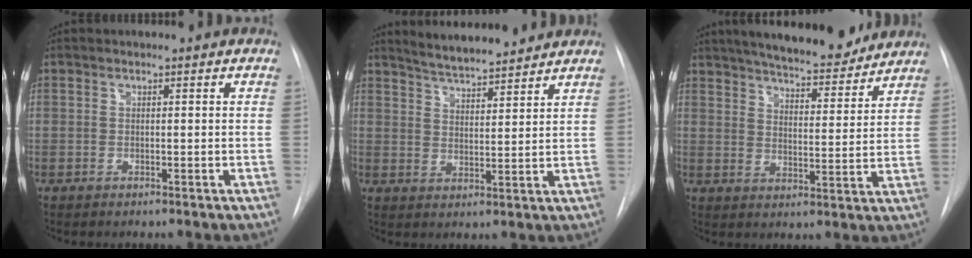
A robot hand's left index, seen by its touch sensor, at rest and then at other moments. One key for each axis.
{"total": 9.0, "fx": 8.5, "fy": 0.9, "fz": 2.8, "tx": -0.050, "ty": 0.009, "tz": 0.134}
{"total": 17.2, "fx": 15.2, "fy": 3.6, "fz": 7.1, "tx": -0.109, "ty": -0.002, "tz": 0.210}